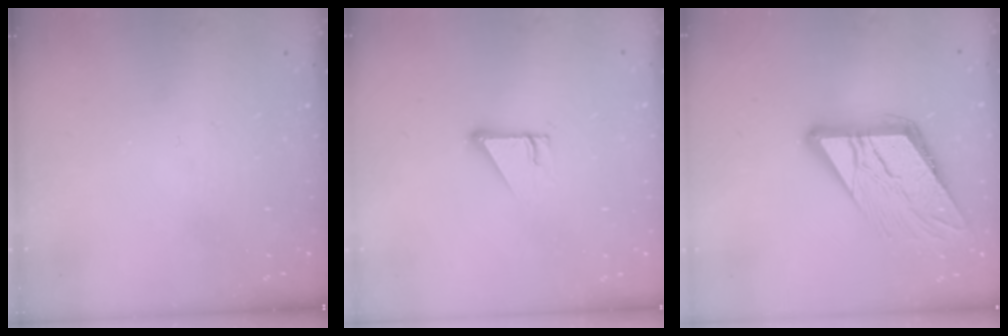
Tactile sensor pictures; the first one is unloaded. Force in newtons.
{"total": 2.7, "press": 2.7, "slide": 0.0}
{"total": 16.2, "press": 16.1, "slide": 1.8}